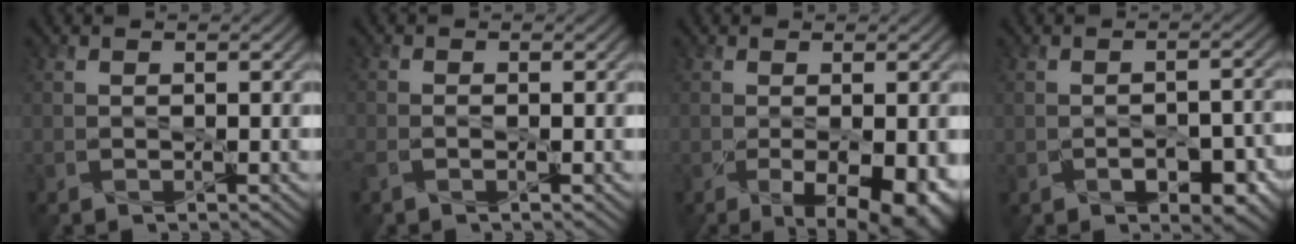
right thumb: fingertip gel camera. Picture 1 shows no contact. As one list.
[{"total": 1.7, "force": [-0.8, 0.6, 1.3], "torque": [-0.036, -0.005, -0.019]}, {"total": 6.8, "force": [-1.8, 2.8, 6.0], "torque": [-0.096, -0.031, -0.004]}, {"total": 5.2, "force": [-2.1, 2.9, 3.8], "torque": [-0.054, -0.010, -0.028]}]